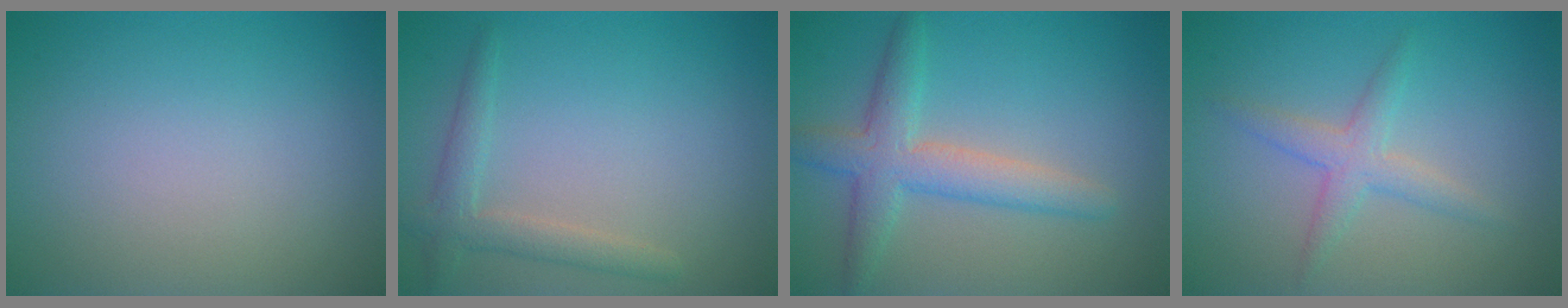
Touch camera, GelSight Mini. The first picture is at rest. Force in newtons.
{"total": 2.4, "press": 2.4, "slide": 0.2}
{"total": 4.4, "press": 4.4, "slide": 0.3}
{"total": 2.4, "press": 2.4, "slide": 0.1}